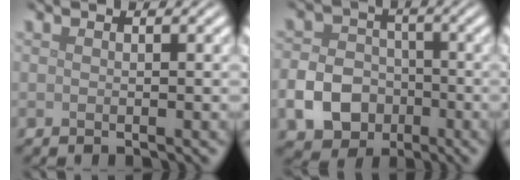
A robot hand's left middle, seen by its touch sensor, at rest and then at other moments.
{"total": 6.1, "force": [-2.3, 4.9, 2.9], "torque": [-0.058, -0.006, -0.047]}